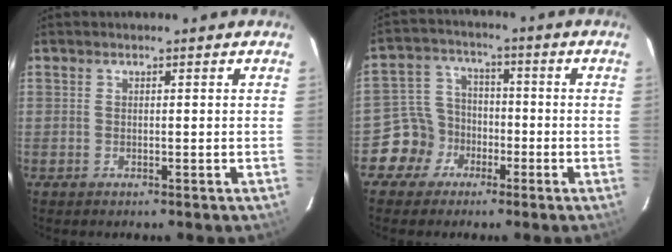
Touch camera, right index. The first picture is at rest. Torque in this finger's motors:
{"motor_torque": [0.10, -0.06, -0.67, -0.21]}